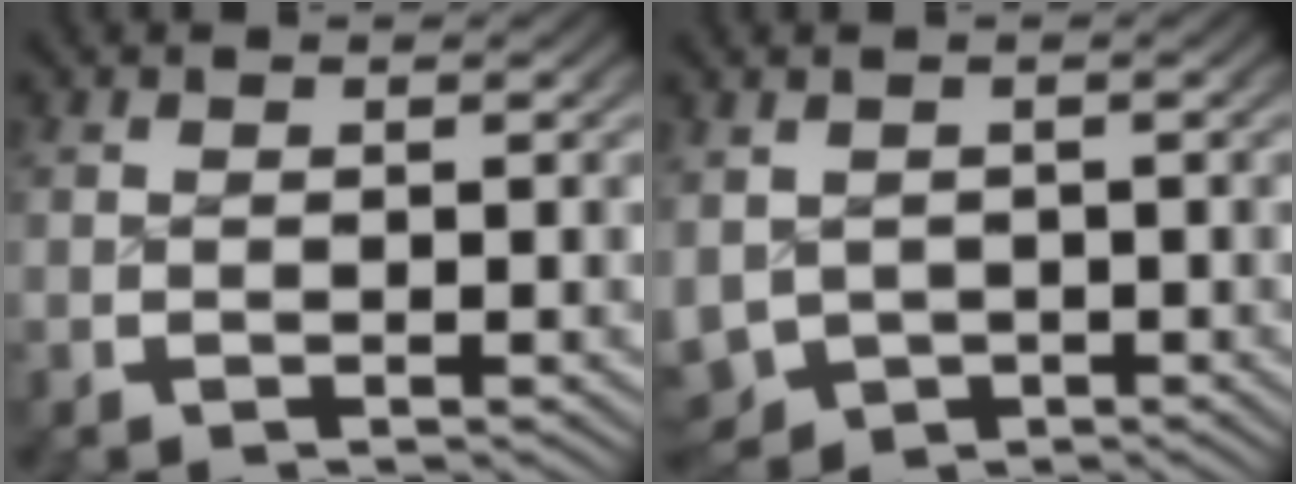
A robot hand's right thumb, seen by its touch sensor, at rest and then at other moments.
{"total": 7.1, "force": [-2.3, 5.8, 3.4], "torque": [-0.089, -0.043, -0.017]}